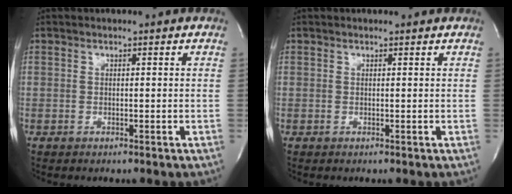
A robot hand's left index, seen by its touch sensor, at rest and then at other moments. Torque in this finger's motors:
{"motor_torque": [0.17, -0.18, 0.19, 0.05]}